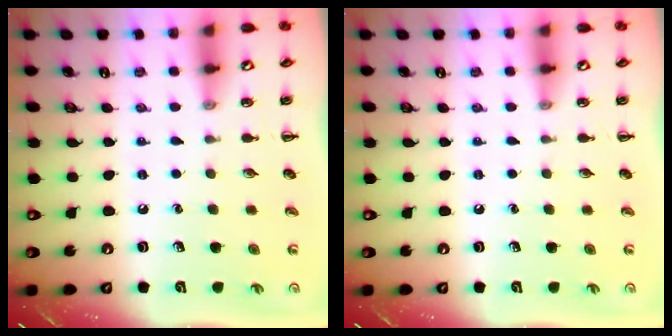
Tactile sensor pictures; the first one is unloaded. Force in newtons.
{"total": 0.0}